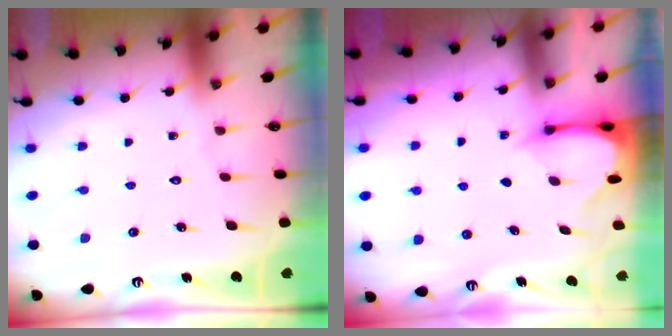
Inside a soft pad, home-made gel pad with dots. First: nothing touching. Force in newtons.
{"total": 3.8, "press": 3.8, "slide": 0.2}